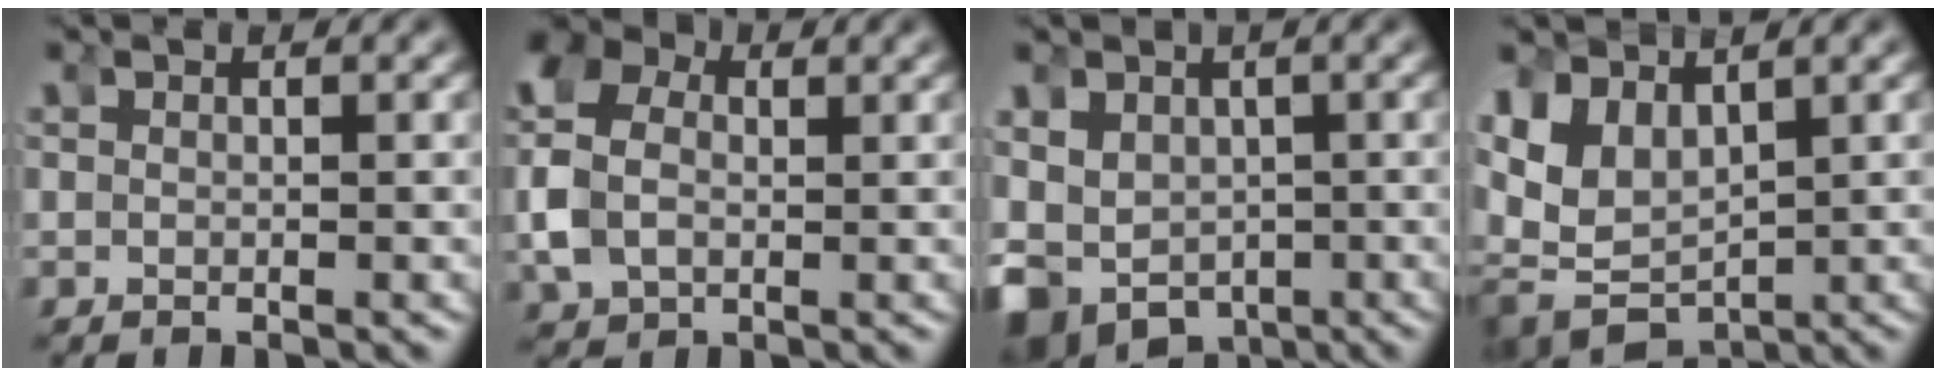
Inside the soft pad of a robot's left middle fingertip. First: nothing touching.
{"total": 7.0, "force": [1.4, 5.9, 3.5], "torque": [-0.098, 0.009, 0.013]}
{"total": 10.4, "force": [-4.3, 8.4, 4.3], "torque": [-0.133, -0.070, -0.049]}
{"total": 11.2, "force": [-1.0, 9.7, 5.5], "torque": [-0.150, -0.050, -0.001]}